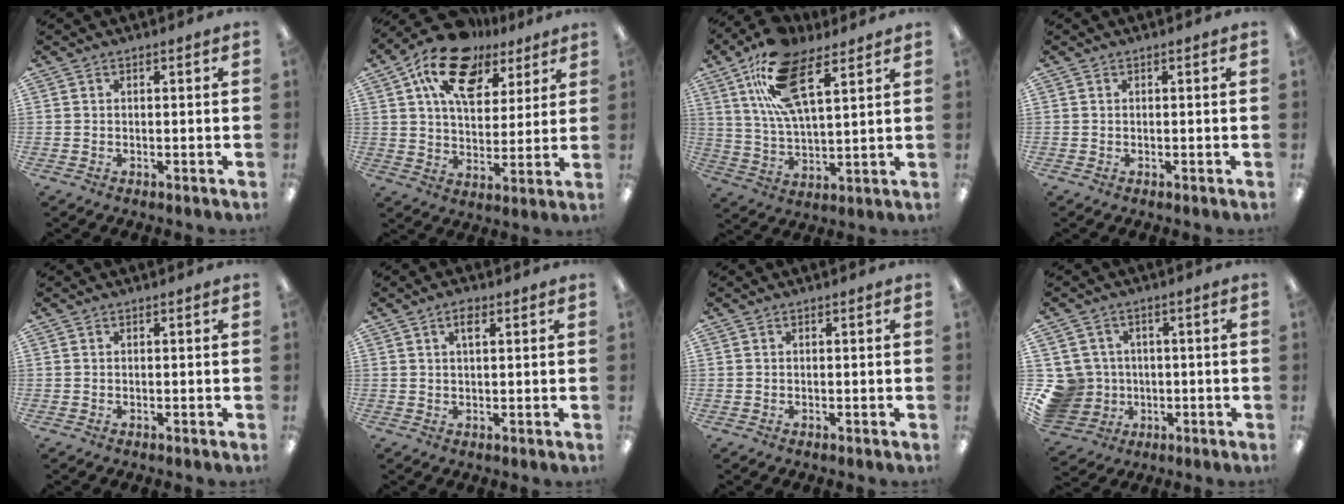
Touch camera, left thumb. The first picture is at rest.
{"total": 16.5, "force": [10.1, 9.6, 8.8], "torque": [-0.158, -0.044, 0.184]}
{"total": 18.1, "force": [10.1, 7.6, 13.0], "torque": [-0.242, -0.017, 0.178]}
{"total": 0.0}
{"total": 0.0}
{"total": 3.3, "force": [1.7, 1.4, 2.5], "torque": [-0.039, -0.001, 0.024]}
{"total": 0.0}
{"total": 9.9, "force": [-1.0, 9.5, 2.7], "torque": [-0.096, 0.017, -0.008]}